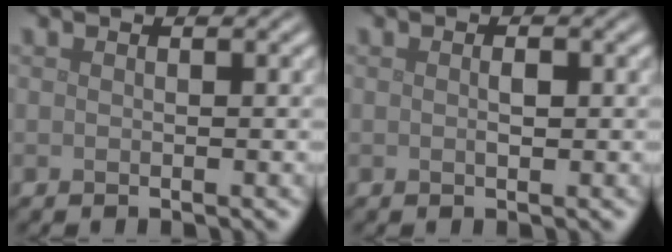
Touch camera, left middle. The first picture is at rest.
{"total": 0.9, "force": [0.1, 0.4, 0.8], "torque": [-0.017, -0.001, 0.001]}